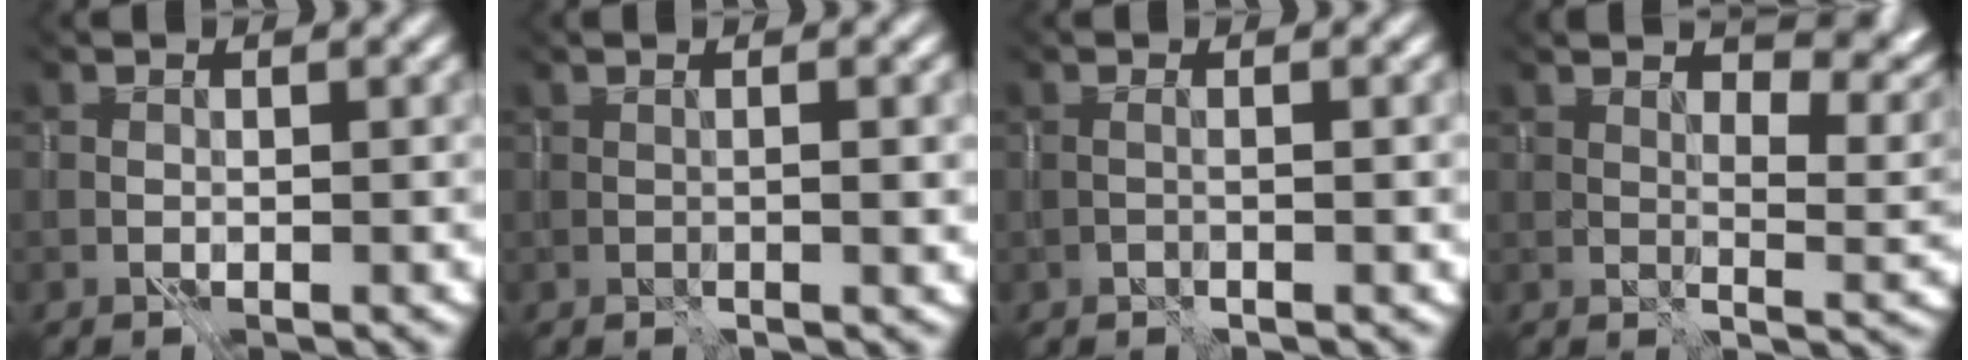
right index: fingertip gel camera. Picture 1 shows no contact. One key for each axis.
{"total": 0.9, "fx": 0.2, "fy": 0.1, "fz": 0.8, "tx": 0.000, "ty": 0.000, "tz": -0.002}
{"total": 1.0, "fx": -0.3, "fy": 0.2, "fz": 0.9, "tx": 0.003, "ty": 0.007, "tz": -0.017}
{"total": 4.2, "fx": 2.9, "fy": 1.3, "fz": 2.7, "tx": -0.031, "ty": -0.005, "tz": 0.053}